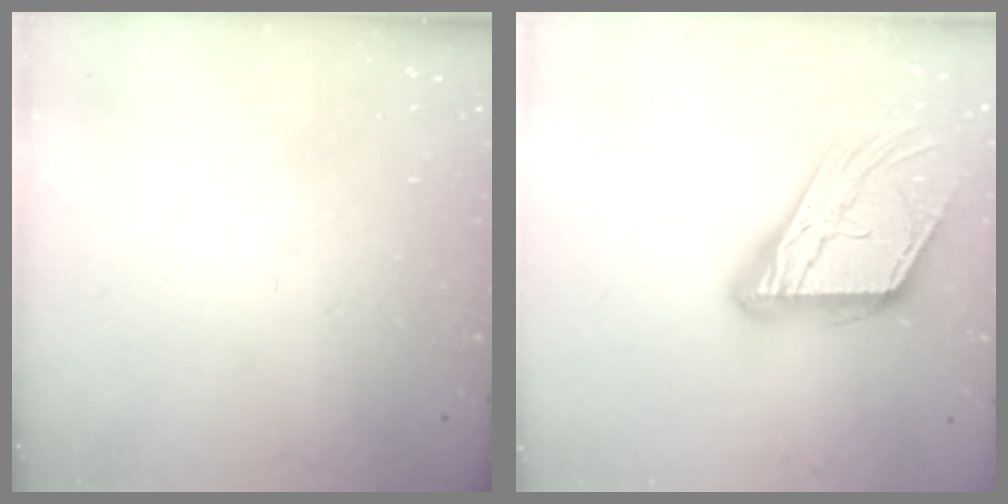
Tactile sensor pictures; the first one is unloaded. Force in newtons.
{"total": 17.4, "press": 17.3, "slide": 1.9}